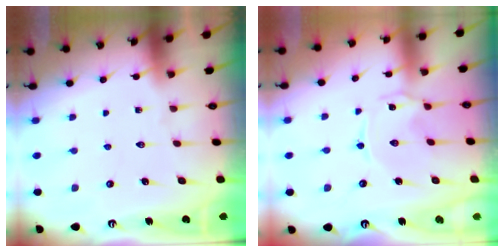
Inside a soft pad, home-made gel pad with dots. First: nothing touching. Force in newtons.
{"total": 0.8, "press": 0.8, "slide": 0.3}